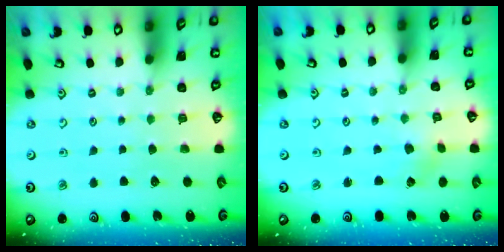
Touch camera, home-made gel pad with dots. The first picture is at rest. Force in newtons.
{"total": 0.0}